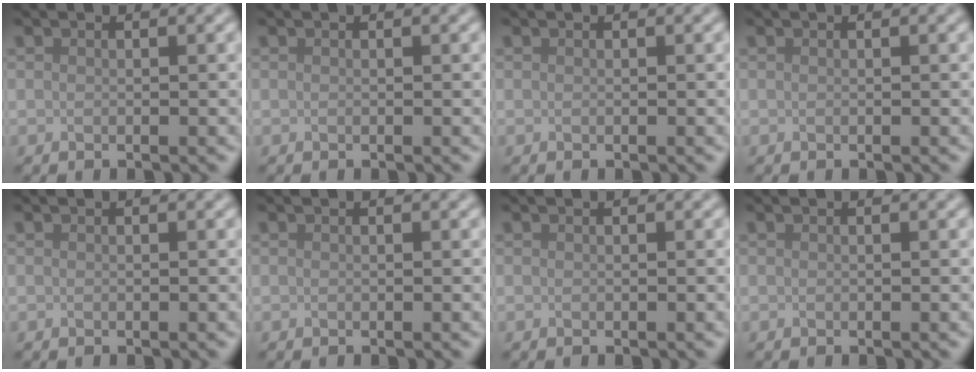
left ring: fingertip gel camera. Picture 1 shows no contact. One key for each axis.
{"total": 0.0}
{"total": 0.0}
{"total": 0.0}
{"total": 0.0}
{"total": 0.0}
{"total": 0.0}
{"total": 0.0}